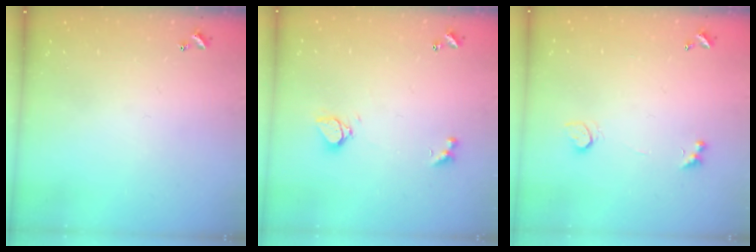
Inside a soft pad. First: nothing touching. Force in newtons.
{"total": 2.8, "press": 2.7, "slide": 0.6}
{"total": 2.5, "press": 2.2, "slide": 1.2}